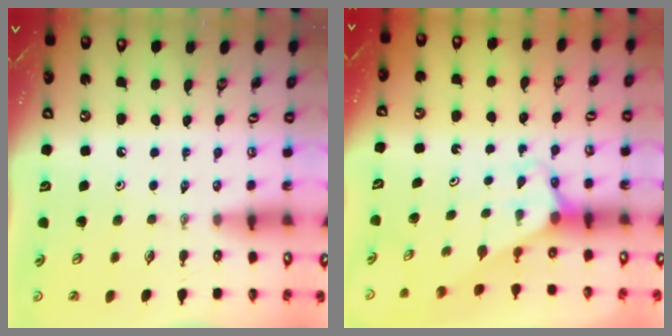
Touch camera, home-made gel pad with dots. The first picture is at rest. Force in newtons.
{"total": 2.7, "press": 2.7, "slide": 0.2}